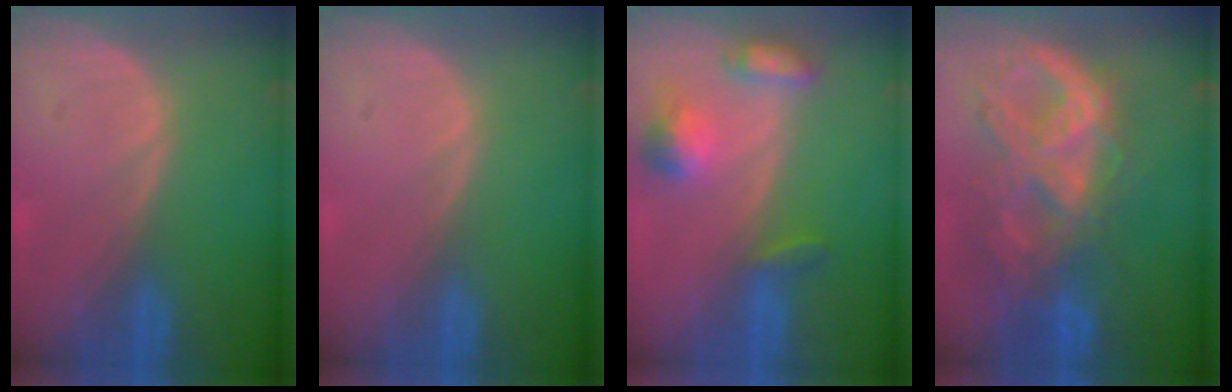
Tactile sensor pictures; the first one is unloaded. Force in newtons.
{"total": 0.0}
{"total": 5.9, "press": 5.7, "slide": 1.7}
{"total": 10.5, "press": 8.8, "slide": 5.7}